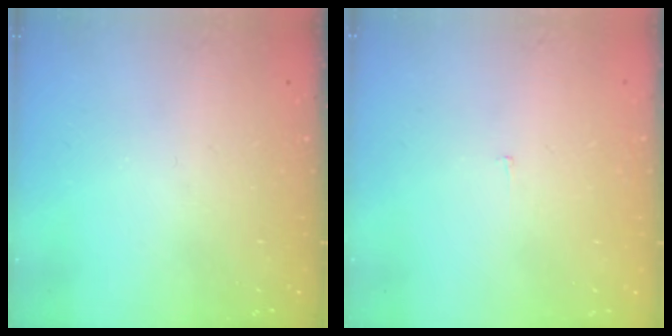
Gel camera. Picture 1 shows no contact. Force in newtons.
{"total": 1.9, "press": 1.9, "slide": 0.1}